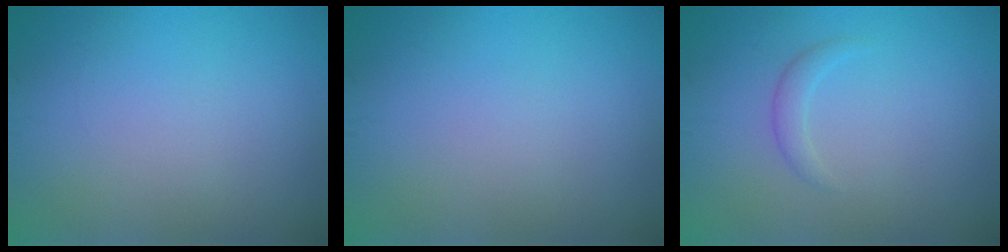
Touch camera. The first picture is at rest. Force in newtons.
{"total": 0.0}
{"total": 1.3, "press": 1.3, "slide": 0.0}